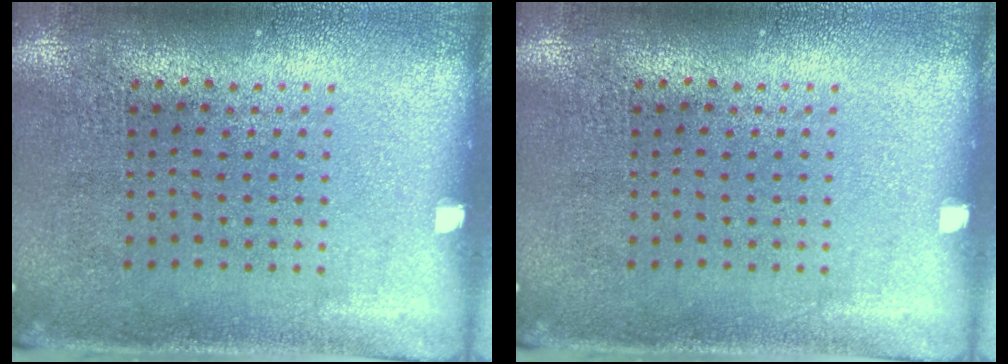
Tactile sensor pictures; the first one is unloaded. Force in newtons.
{"total": 0.0}